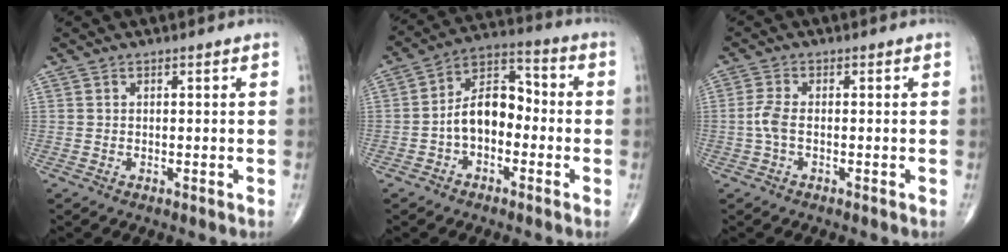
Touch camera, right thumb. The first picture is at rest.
{"total": 10.2, "force": [-2.1, 6.5, 7.6], "torque": [-0.108, 0.043, -0.051]}
{"total": 3.1, "force": [-0.6, 1.3, 2.8], "torque": [-0.074, 0.003, -0.017]}